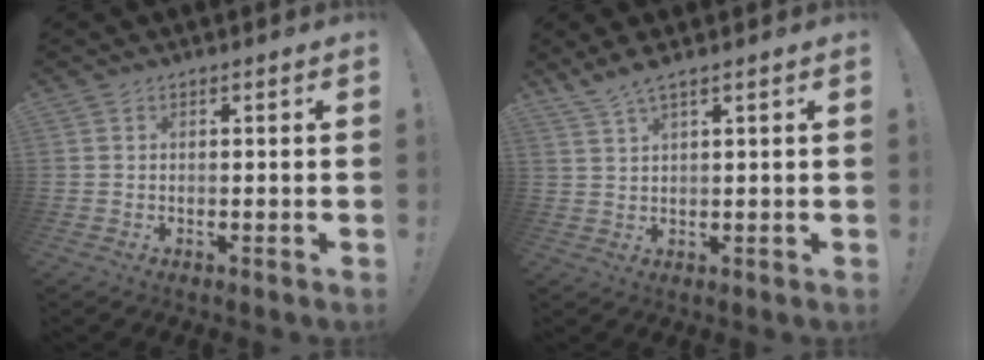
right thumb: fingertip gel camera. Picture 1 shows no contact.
{"total": 3.9, "force": [2.9, -0.3, 2.6], "torque": [-0.060, -0.011, 0.053]}